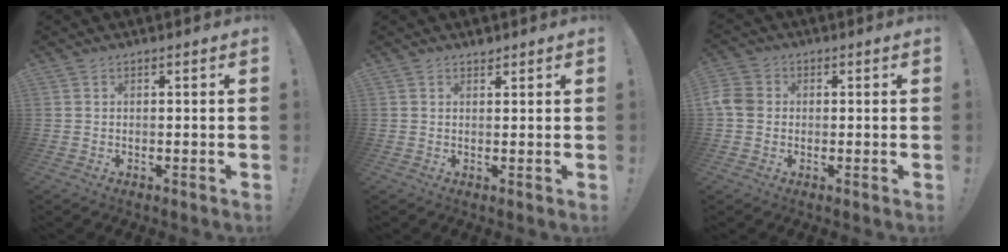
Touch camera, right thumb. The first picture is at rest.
{"total": 1.3, "force": [1.3, 0.2, 0.1], "torque": [0.013, -0.011, 0.022]}
{"total": 6.0, "force": [0.0, 5.1, 3.1], "torque": [-0.072, 0.010, 0.001]}